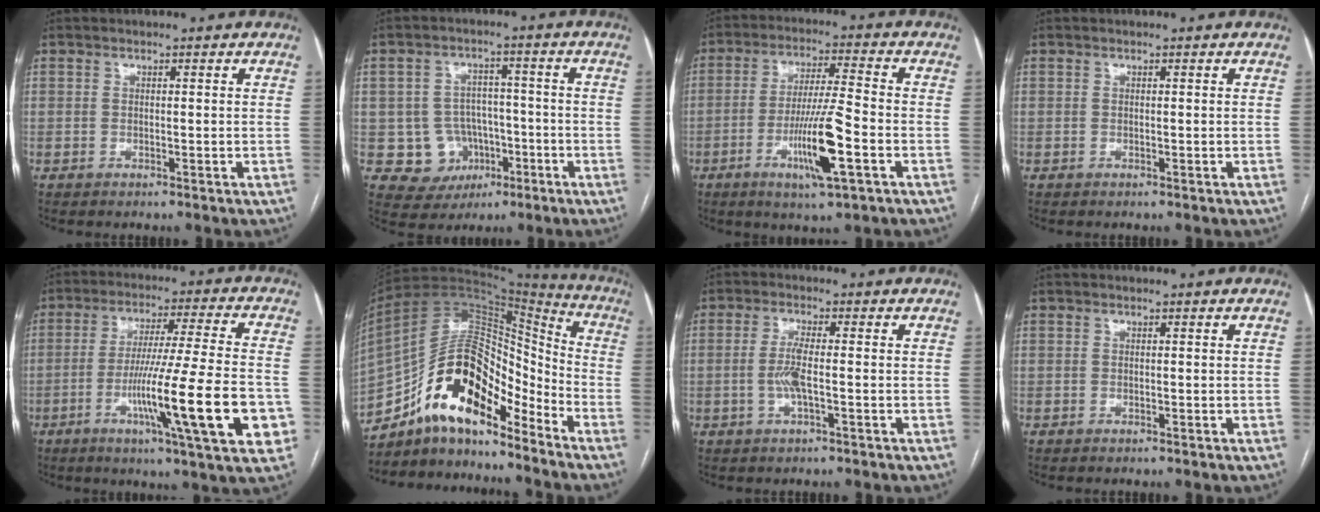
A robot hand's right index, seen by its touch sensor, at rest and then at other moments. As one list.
[{"total": 7.8, "force": [-2.2, 7.3, 1.7], "torque": [-0.023, 0.020, -0.024]}, {"total": 11.1, "force": [-4.0, 0.3, 10.4], "torque": [-0.193, -0.012, -0.072]}, {"total": 0.0}, {"total": 19.5, "force": [-6.1, 0.3, 18.5], "torque": [-0.264, -0.017, -0.095]}, {"total": 17.1, "force": [-12.2, 6.0, 10.4], "torque": [-0.186, 0.045, -0.214]}, {"total": 3.9, "force": [-0.8, 0.3, 3.8], "torque": [-0.081, -0.001, -0.017]}, {"total": 0.0}]